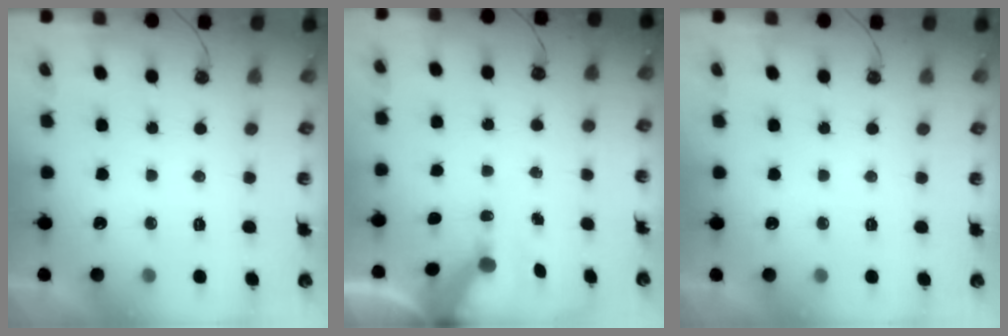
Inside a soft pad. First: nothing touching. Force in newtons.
{"total": 6.6, "press": 6.6, "slide": 0.7}
{"total": 0.0}